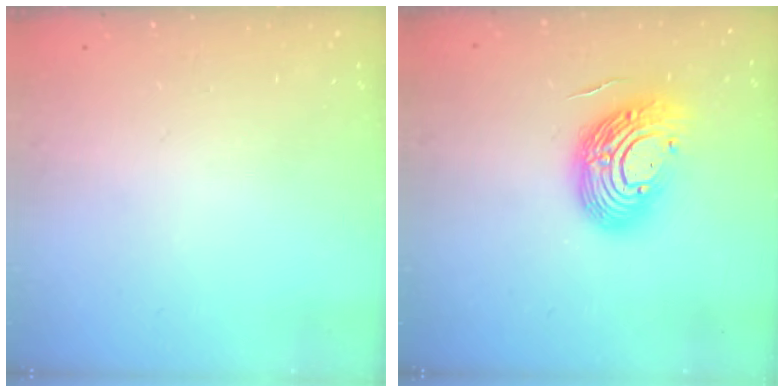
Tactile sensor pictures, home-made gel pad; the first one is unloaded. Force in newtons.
{"total": 14.6, "press": 14.5, "slide": 1.7}